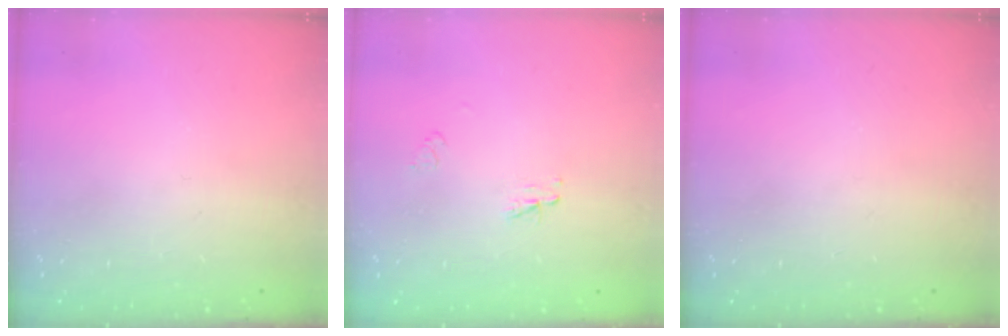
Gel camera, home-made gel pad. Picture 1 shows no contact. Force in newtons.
{"total": 2.3, "press": 2.2, "slide": 0.2}
{"total": 0.0}